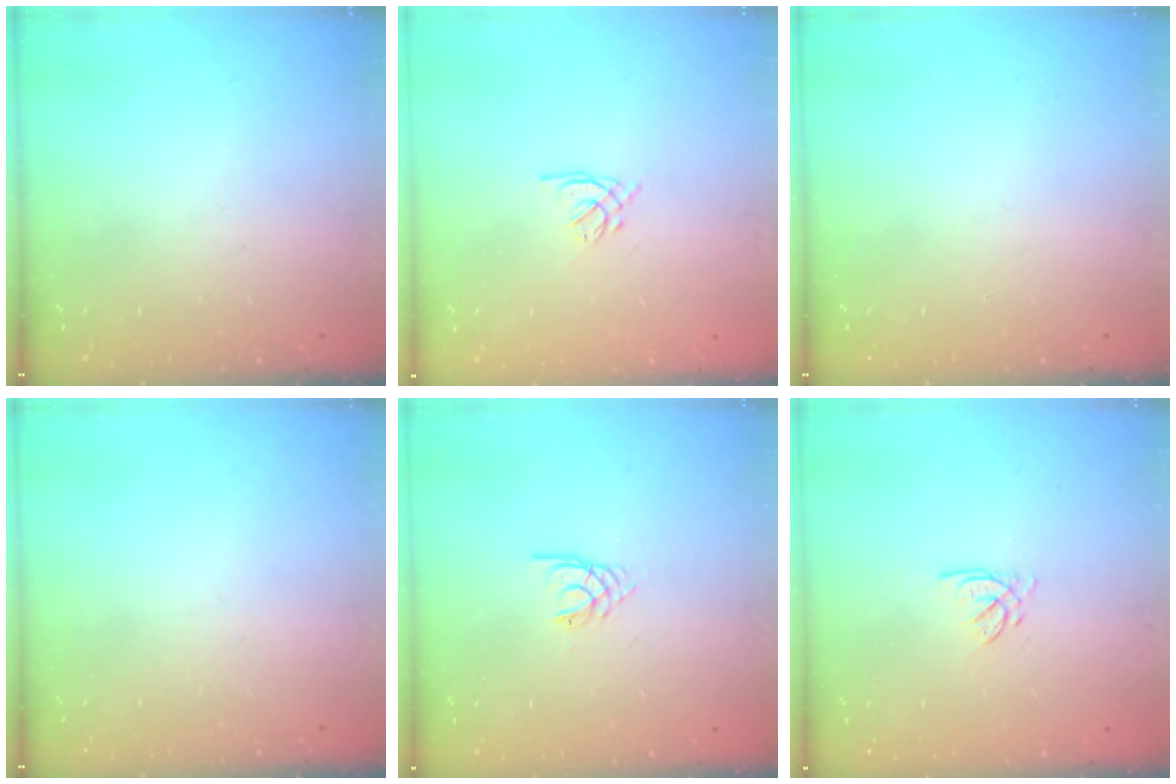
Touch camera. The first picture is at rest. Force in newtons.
{"total": 1.6, "press": 1.5, "slide": 0.5}
{"total": 0.0}
{"total": 0.0}
{"total": 2.2, "press": 2.1, "slide": 0.4}
{"total": 2.5, "press": 2.5, "slide": 0.3}